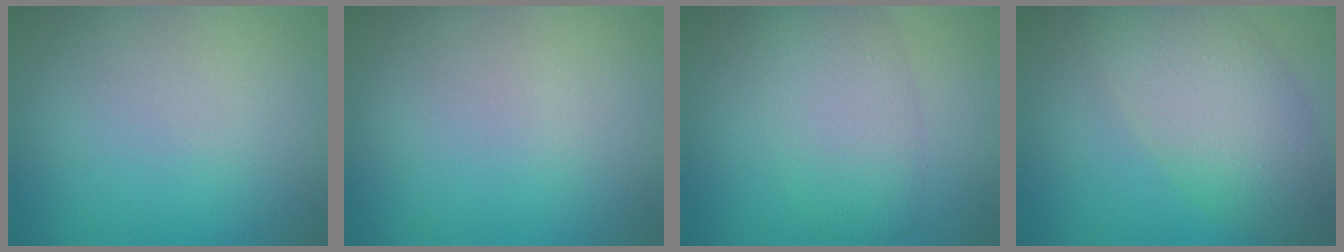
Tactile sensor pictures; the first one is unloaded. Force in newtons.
{"total": 0.0}
{"total": 6.1, "press": 6.1, "slide": 0.3}
{"total": 7.7, "press": 7.7, "slide": 0.5}